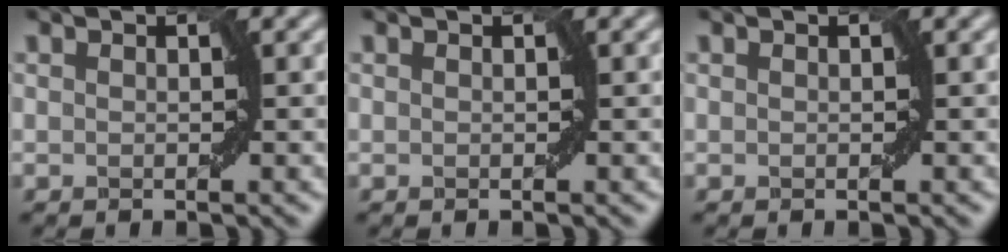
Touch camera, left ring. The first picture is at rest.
{"total": 0.0}
{"total": 0.0}